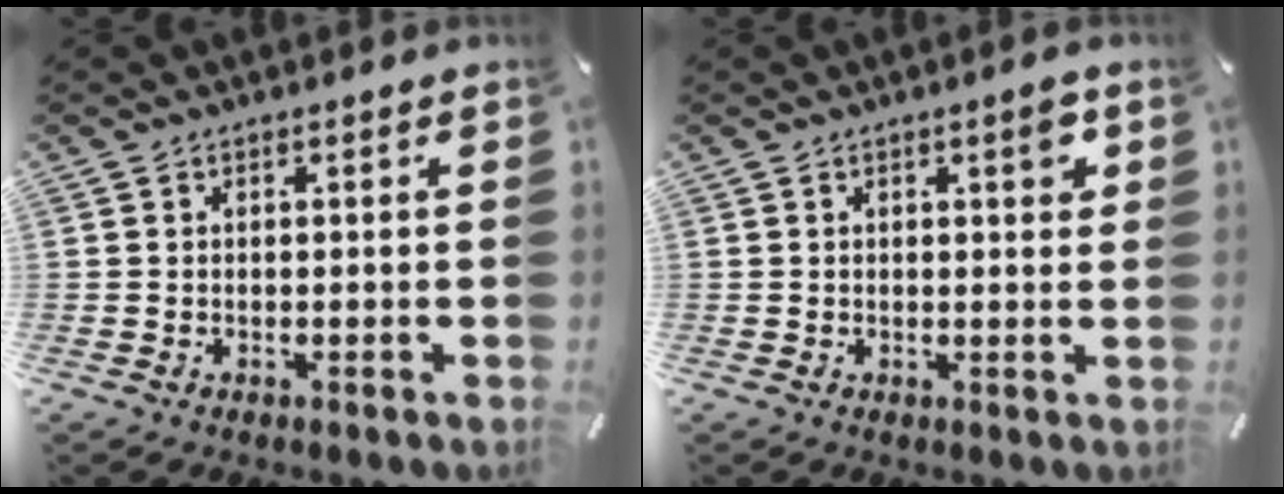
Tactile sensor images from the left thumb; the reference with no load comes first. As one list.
[{"total": 3.5, "force": [1.4, 1.2, 3.0], "torque": [-0.037, -0.004, 0.017]}]